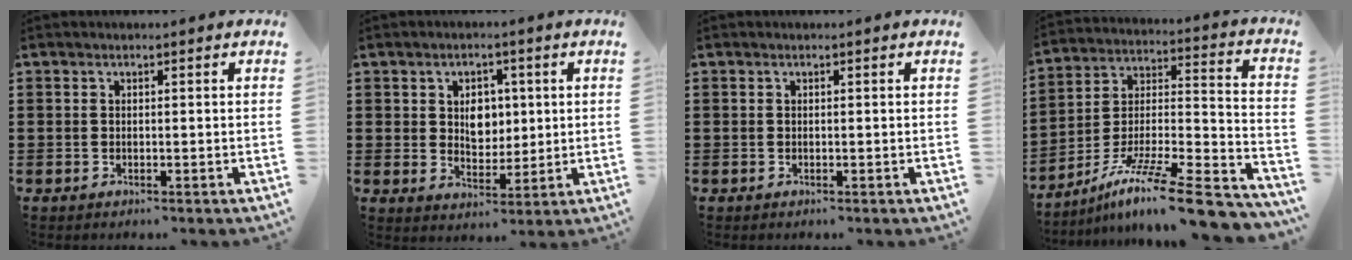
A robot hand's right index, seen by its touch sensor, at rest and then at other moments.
{"total": 4.7, "force": [1.0, 3.6, 2.9], "torque": [-0.052, 0.007, 0.012]}
{"total": 0.0}
{"total": 12.7, "force": [-9.6, 1.3, 8.2], "torque": [-0.129, 0.016, -0.178]}